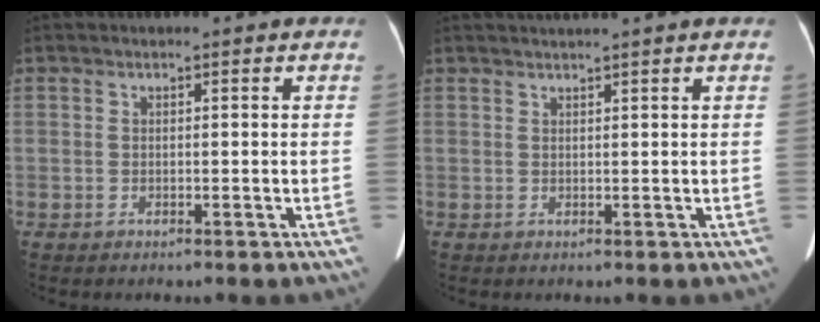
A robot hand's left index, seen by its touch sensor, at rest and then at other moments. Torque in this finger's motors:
{"motor_torque": [0.18, -0.25, 0.03, 0.01]}